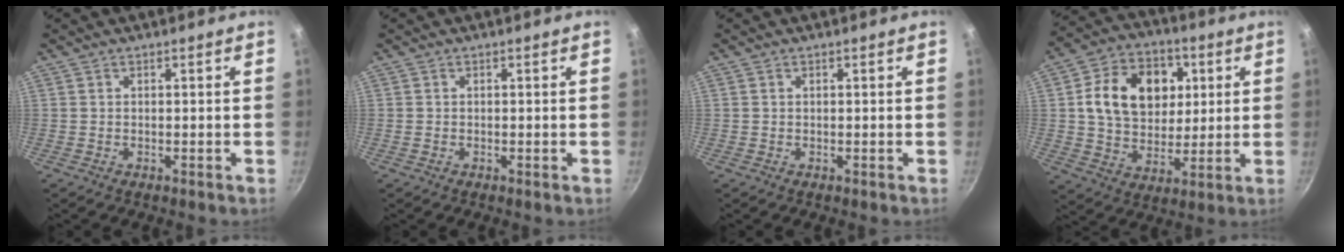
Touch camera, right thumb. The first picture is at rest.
{"total": 0.5, "force": [-0.2, 0.4, 0.3], "torque": [-0.005, 0.001, -0.004]}
{"total": 0.0}
{"total": 17.3, "force": [3.8, 13.1, 10.7], "torque": [-0.145, 0.005, 0.059]}